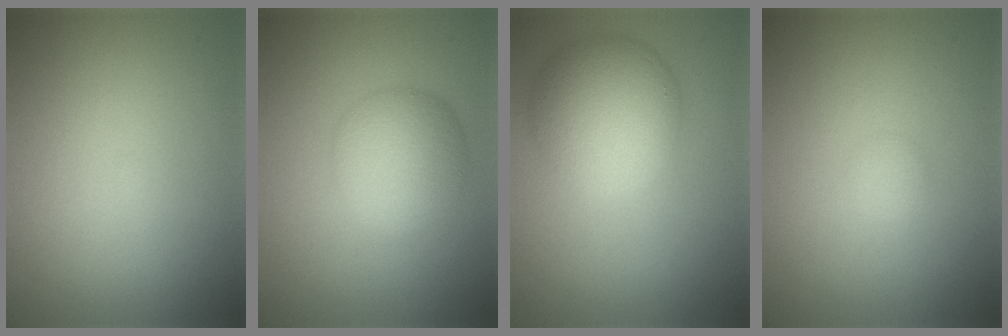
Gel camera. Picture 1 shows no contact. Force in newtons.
{"total": 4.9, "press": 4.9, "slide": 0.1}
{"total": 7.3, "press": 7.3, "slide": 0.3}
{"total": 0.8, "press": 0.8, "slide": 0.1}